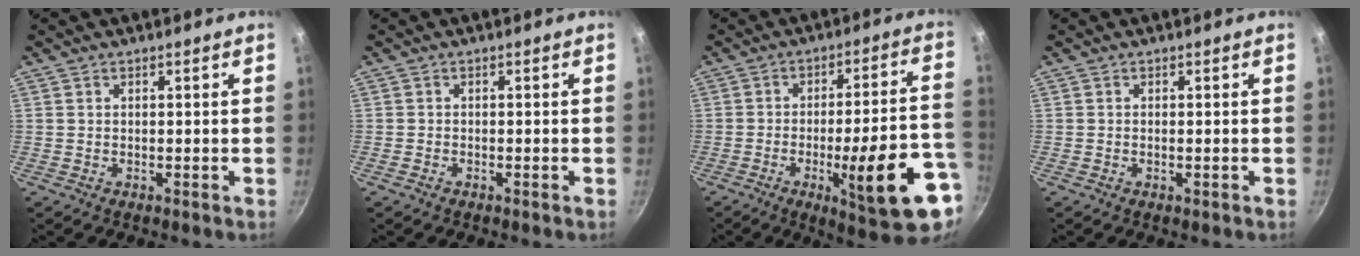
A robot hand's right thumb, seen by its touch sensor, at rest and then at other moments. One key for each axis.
{"total": 0.6, "fx": -0.5, "fy": 0.2, "fz": 0.2, "tx": -0.016, "ty": 0.006, "tz": -0.014}
{"total": 19.7, "fx": -7.3, "fy": 4.9, "fz": 17.6, "tx": -0.216, "ty": 0.029, "tz": -0.094}
{"total": 0.6, "fx": -0.2, "fy": 0.1, "fz": 0.6, "tx": -0.012, "ty": 0.002, "tz": -0.005}